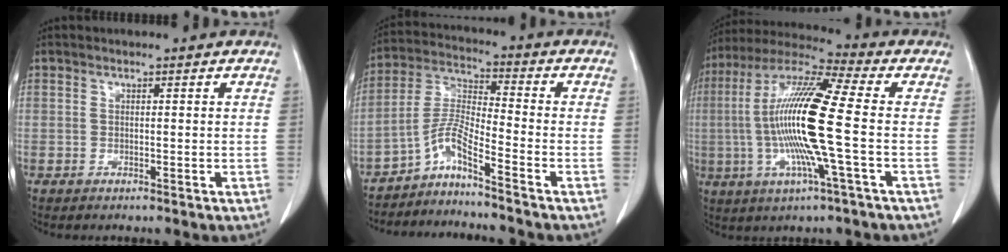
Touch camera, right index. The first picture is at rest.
{"total": 6.6, "force": [-5.1, -1.0, 4.0], "torque": [-0.093, 0.002, -0.099]}
{"total": 16.9, "force": [-1.8, 0.1, 16.8], "torque": [-0.341, -0.001, -0.047]}